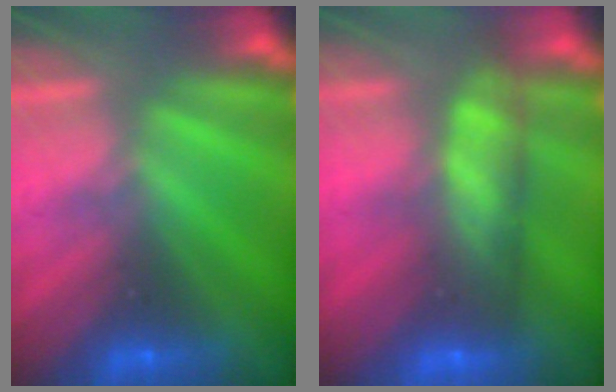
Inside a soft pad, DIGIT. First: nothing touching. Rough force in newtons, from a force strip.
{"total": 8.7}